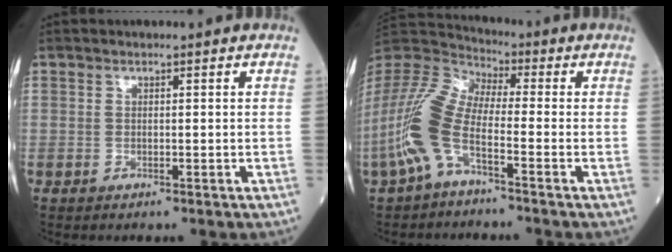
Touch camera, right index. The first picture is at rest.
{"total": 11.0, "force": [-4.3, 3.3, 9.5], "torque": [-0.235, 0.012, -0.095]}